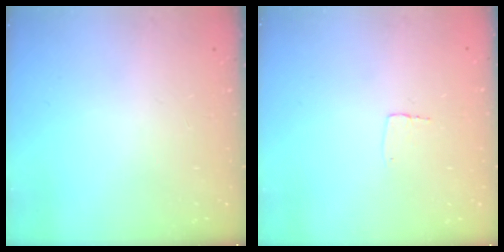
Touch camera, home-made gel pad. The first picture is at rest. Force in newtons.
{"total": 2.7, "press": 2.7, "slide": 0.1}